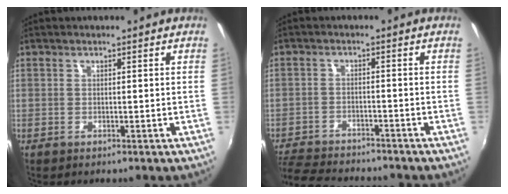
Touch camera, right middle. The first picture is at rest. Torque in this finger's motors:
{"motor_torque": [1.07, -1.07, 0.08, 0.03]}